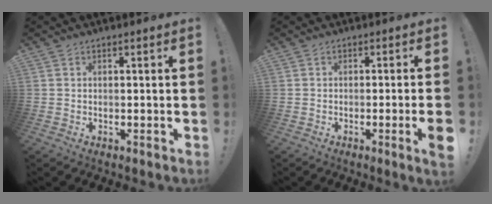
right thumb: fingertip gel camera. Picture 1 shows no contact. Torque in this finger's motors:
{"motor_torque": [0.01, 0.12, 0.34, -0.21, 0.06]}